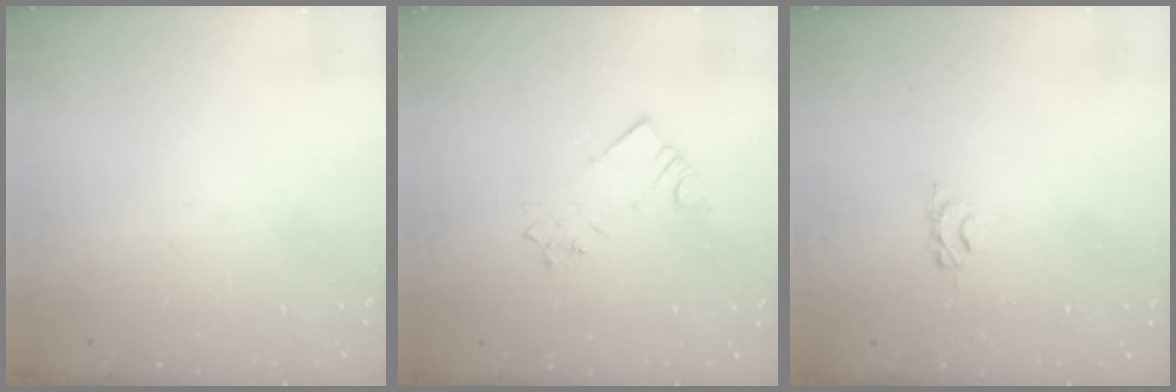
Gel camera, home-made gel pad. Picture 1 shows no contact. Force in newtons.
{"total": 3.3, "press": 3.3, "slide": 0.3}
{"total": 3.1, "press": 3.0, "slide": 0.5}